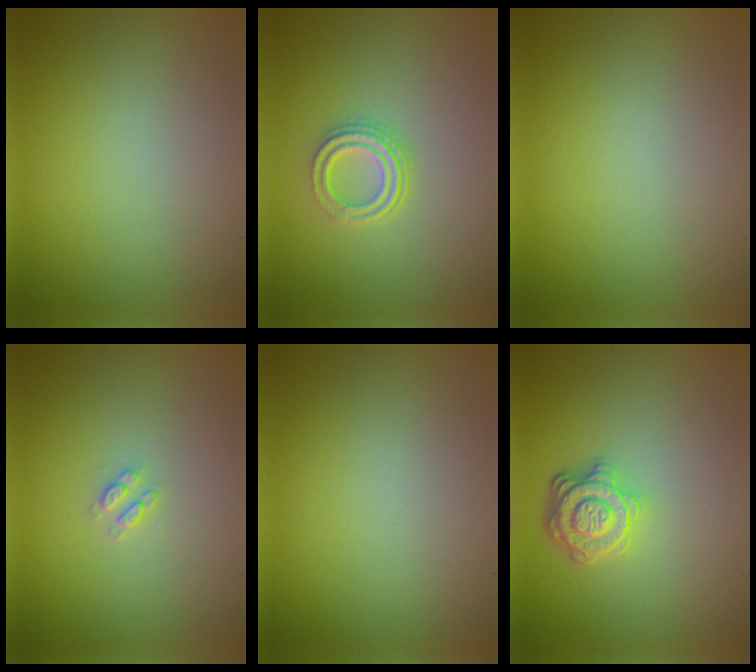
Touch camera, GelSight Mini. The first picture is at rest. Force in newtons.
{"total": 3.0, "press": 2.2, "slide": 2.0}
{"total": 0.0}
{"total": 1.2, "press": 1.1, "slide": 0.3}
{"total": 0.0}
{"total": 3.8, "press": 3.2, "slide": 1.9}